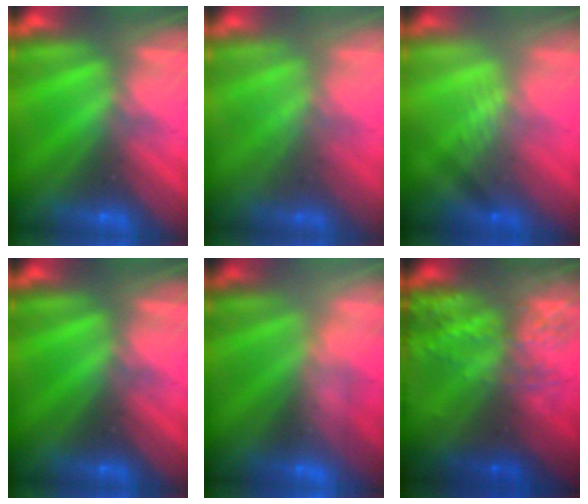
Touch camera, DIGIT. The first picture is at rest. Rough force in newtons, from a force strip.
{"total": 2.1}
{"total": 2.3}
{"total": 0.0}
{"total": 2.5}
{"total": 8.6}